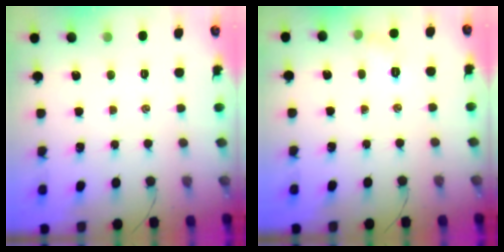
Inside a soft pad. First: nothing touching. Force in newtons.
{"total": 5.0, "press": 4.8, "slide": 1.3}